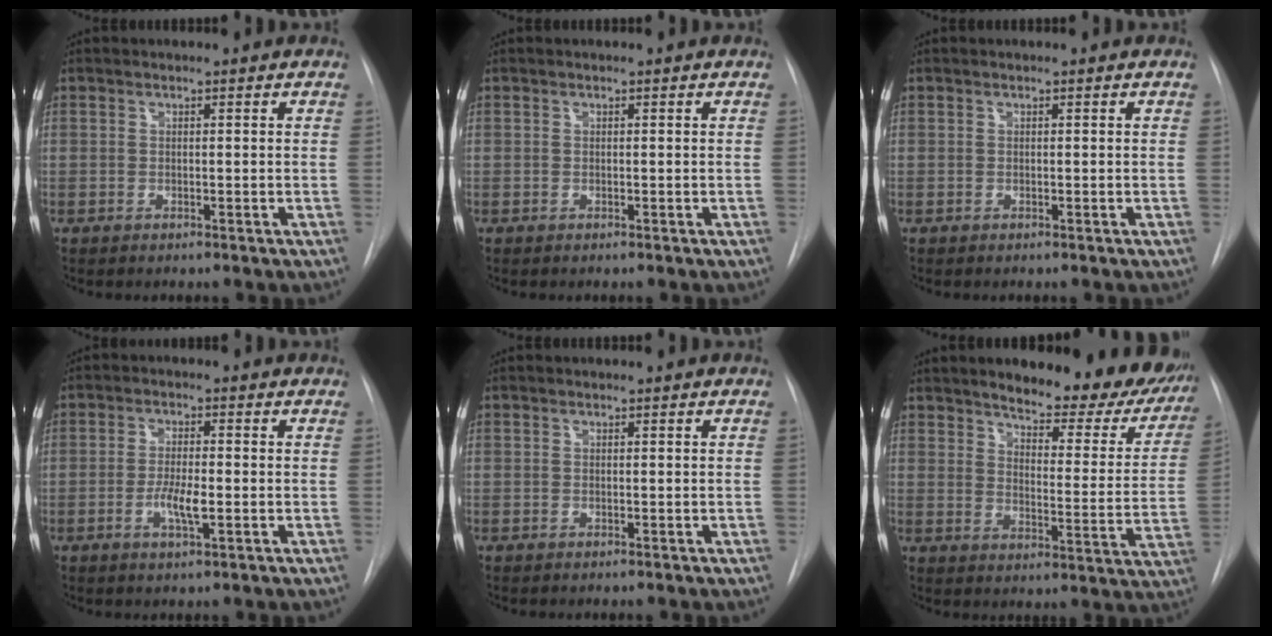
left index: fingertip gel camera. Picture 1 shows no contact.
{"total": 0.0}
{"total": 0.0}
{"total": 4.1, "force": [-1.1, 0.8, 3.9], "torque": [-0.075, -0.003, -0.020]}
{"total": 0.0}
{"total": 21.3, "force": [18.0, 6.0, 9.6], "torque": [-0.111, -0.047, 0.210]}